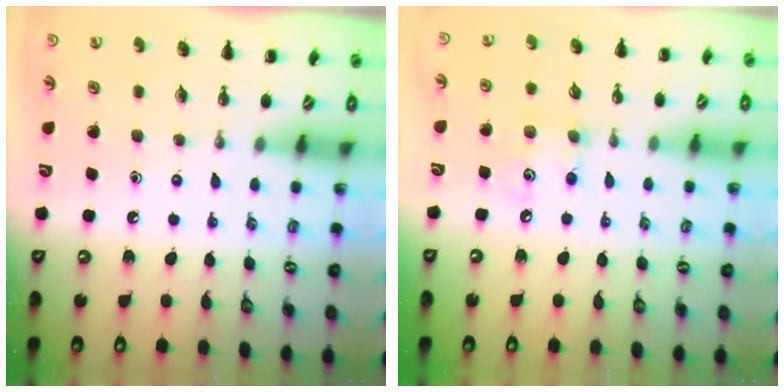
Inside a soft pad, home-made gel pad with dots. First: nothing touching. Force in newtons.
{"total": 5.0, "press": 5.0, "slide": 0.7}